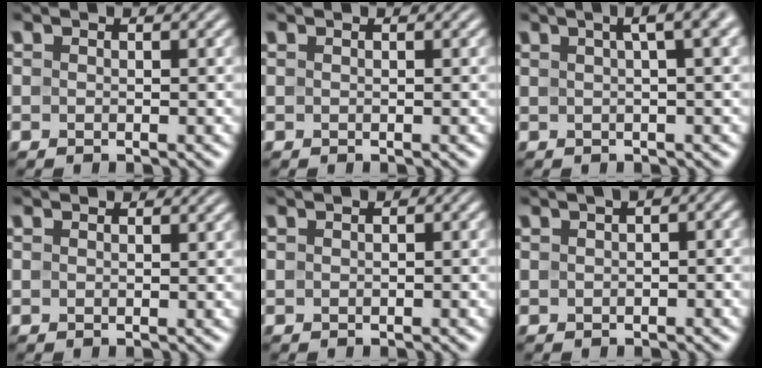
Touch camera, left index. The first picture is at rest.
{"total": 0.0}
{"total": 6.2, "force": [2.5, 2.3, 5.2], "torque": [-0.037, 0.027, 0.020]}
{"total": 0.9, "force": [0.8, 0.2, 0.2], "torque": [-0.009, -0.002, 0.006]}
{"total": 1.3, "force": [0.2, 0.7, 1.1], "torque": [-0.014, 0.006, 0.002]}
{"total": 4.3, "force": [1.1, 2.0, 3.7], "torque": [-0.024, 0.015, 0.006]}